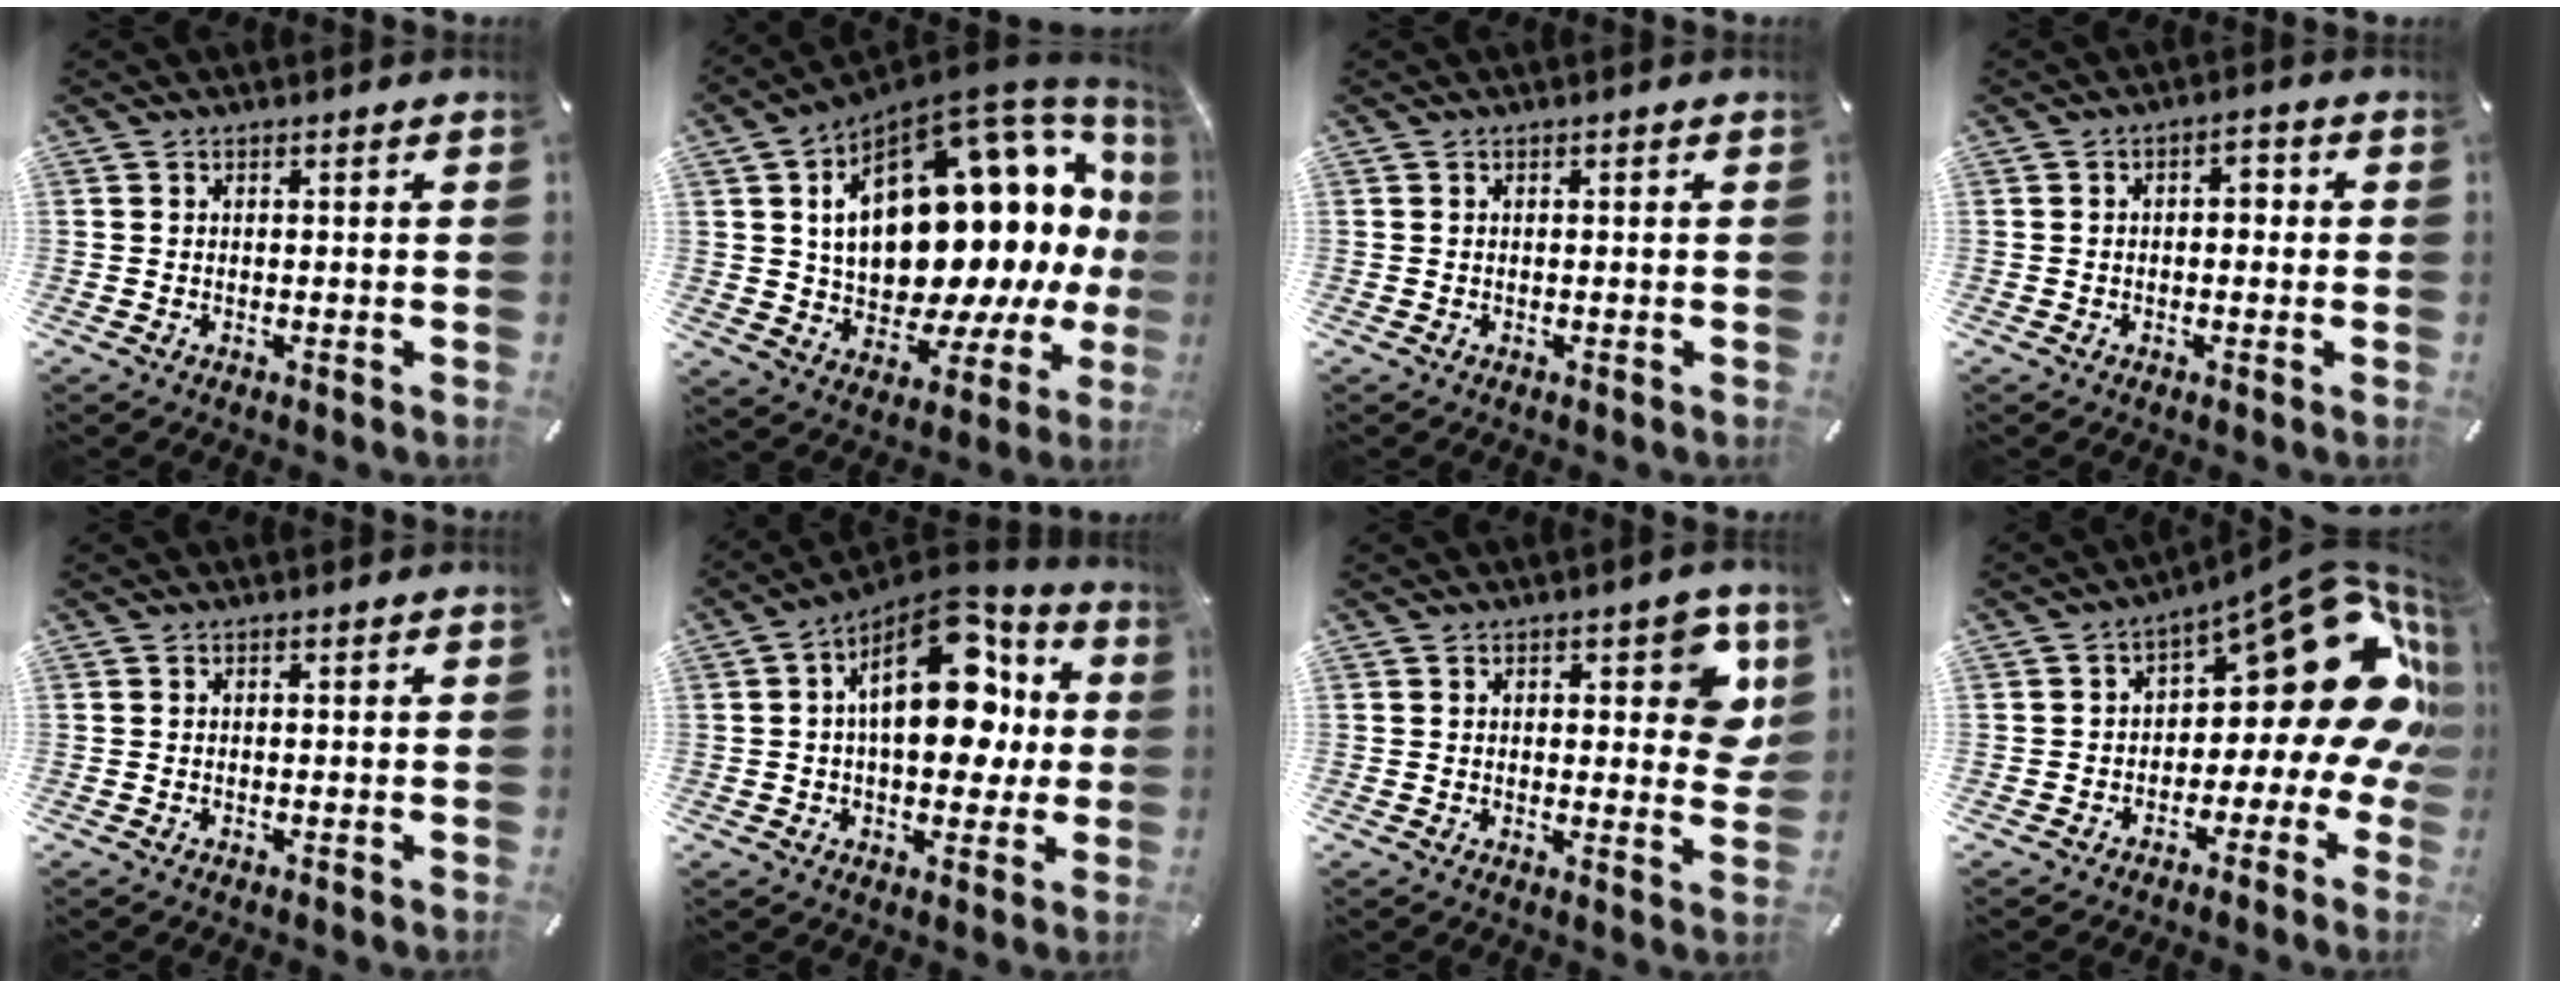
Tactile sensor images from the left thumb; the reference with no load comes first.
{"total": 26.7, "force": [5.4, 14.9, 21.5], "torque": [-0.345, -0.065, 0.107]}
{"total": 0.0}
{"total": 2.9, "force": [-0.6, 1.8, 2.2], "torque": [-0.036, 0.012, -0.017]}
{"total": 0.0}
{"total": 19.9, "force": [4.4, 12.0, 15.2], "torque": [-0.215, -0.026, 0.072]}
{"total": 8.9, "force": [3.5, 4.5, 6.8], "torque": [-0.070, -0.015, 0.055]}
{"total": 21.9, "force": [6.7, 11.1, 17.7], "torque": [-0.219, -0.057, 0.117]}